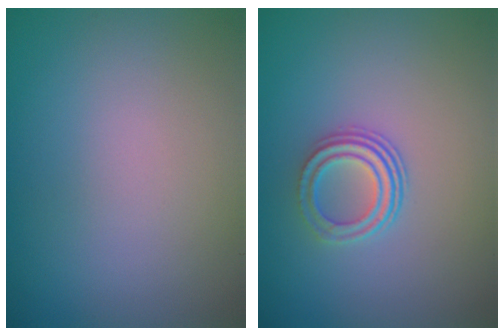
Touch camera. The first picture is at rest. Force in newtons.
{"total": 2.9, "press": 2.2, "slide": 1.9}